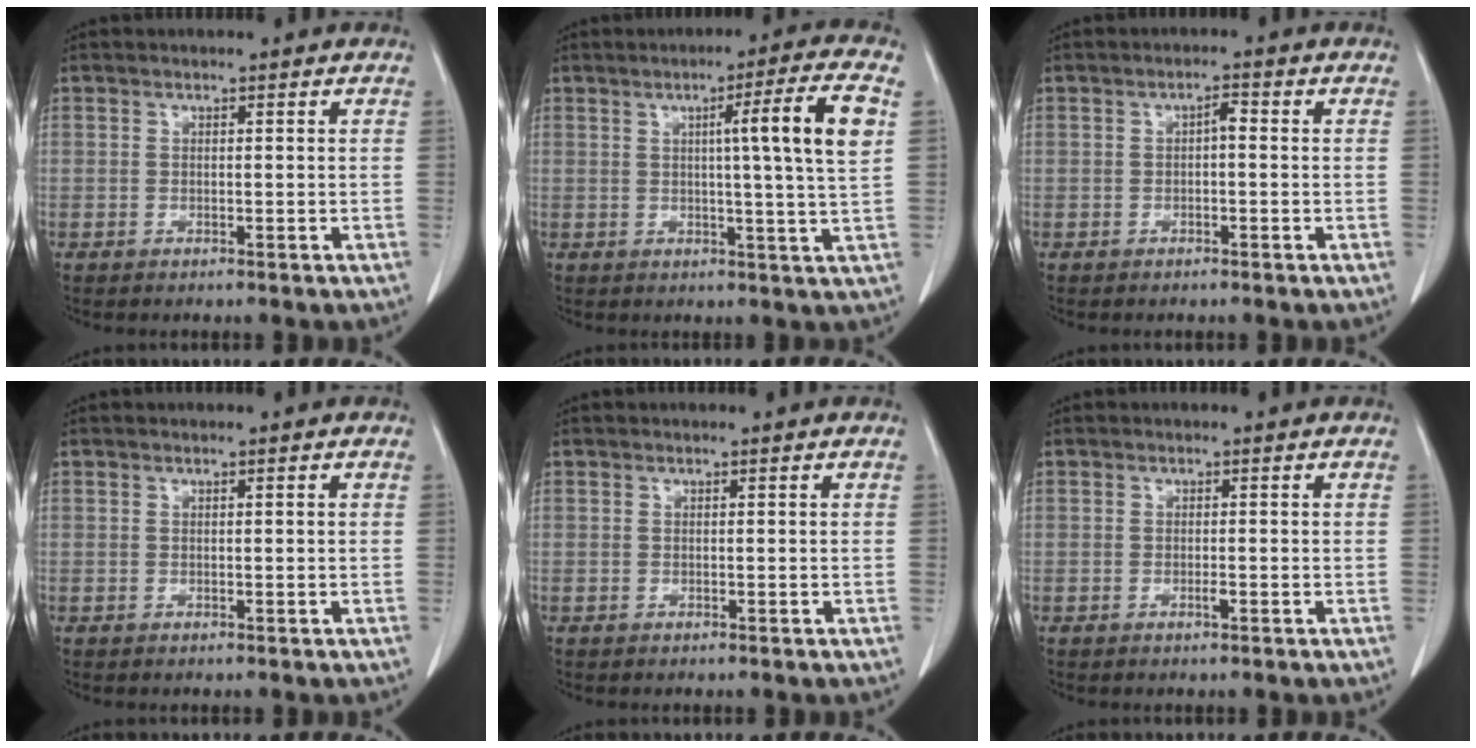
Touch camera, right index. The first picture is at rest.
{"total": 9.8, "force": [2.4, -1.5, 9.4], "torque": [-0.138, 0.001, 0.031]}
{"total": 1.6, "force": [-0.1, 0.5, 1.5], "torque": [-0.026, 0.005, -0.003]}
{"total": 0.0}
{"total": 0.0}
{"total": 0.8, "force": [-0.3, 0.1, 0.7], "torque": [-0.016, -0.001, -0.004]}